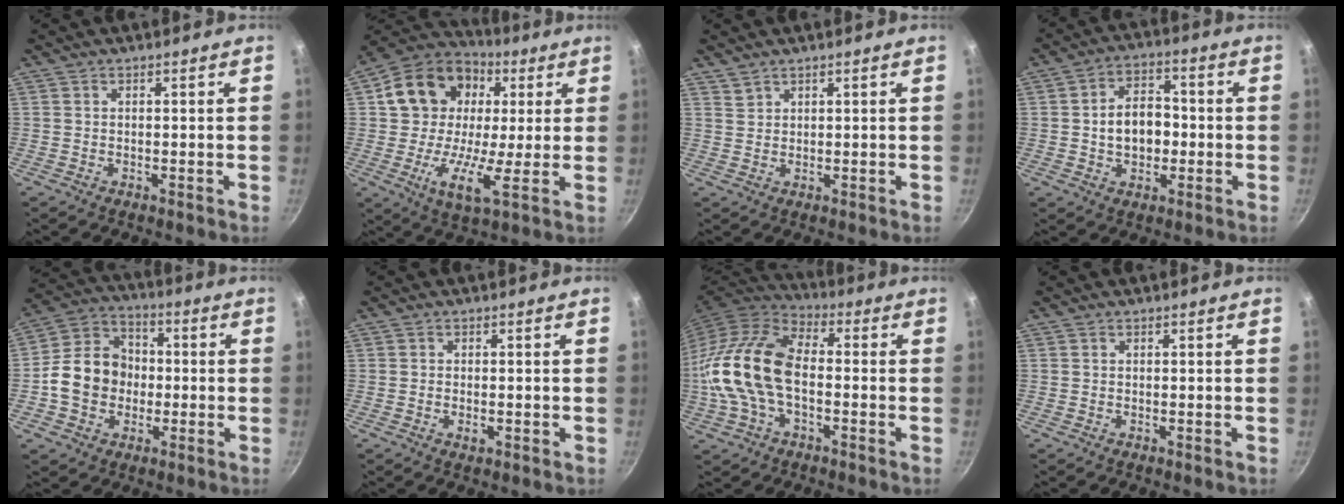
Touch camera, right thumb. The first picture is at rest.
{"total": 18.6, "force": [3.4, 13.1, 12.8], "torque": [-0.201, 0.014, 0.036]}
{"total": 1.6, "force": [1.4, 0.8, 0.1], "torque": [0.008, 0.002, 0.030]}
{"total": 9.4, "force": [-0.7, 6.7, 6.5], "torque": [-0.077, 0.019, -0.015]}
{"total": 13.1, "force": [-1.5, 10.9, 7.1], "torque": [-0.090, 0.029, -0.044]}
{"total": 1.6, "force": [-0.5, 0.9, 1.3], "torque": [-0.022, -0.001, -0.008]}
{"total": 17.9, "force": [-2.0, 10.5, 14.3], "torque": [-0.268, 0.033, -0.052]}
{"total": 0.0}